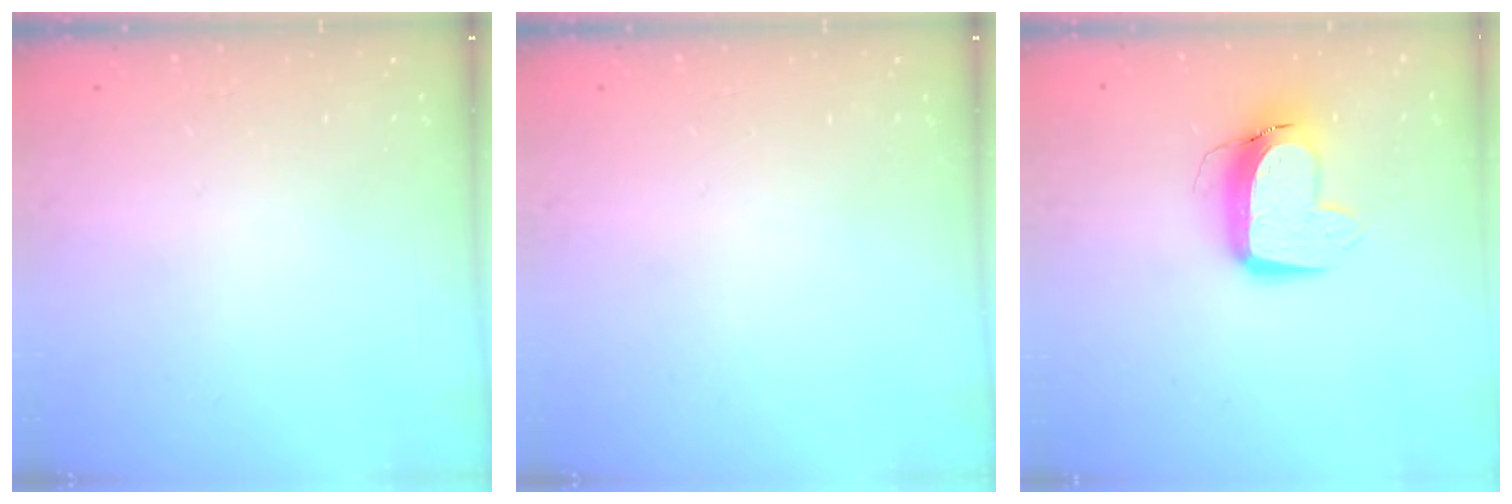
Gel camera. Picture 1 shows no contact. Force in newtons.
{"total": 0.0}
{"total": 11.6, "press": 11.5, "slide": 1.3}